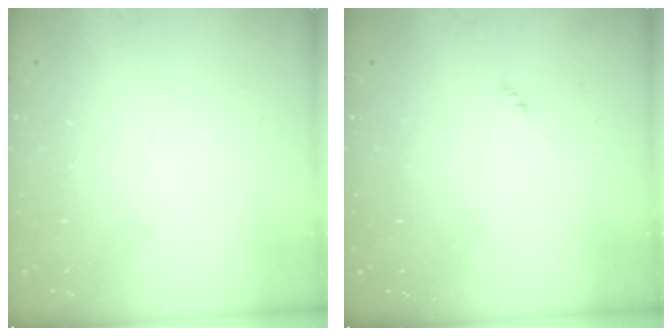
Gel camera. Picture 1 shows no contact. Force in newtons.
{"total": 0.0}